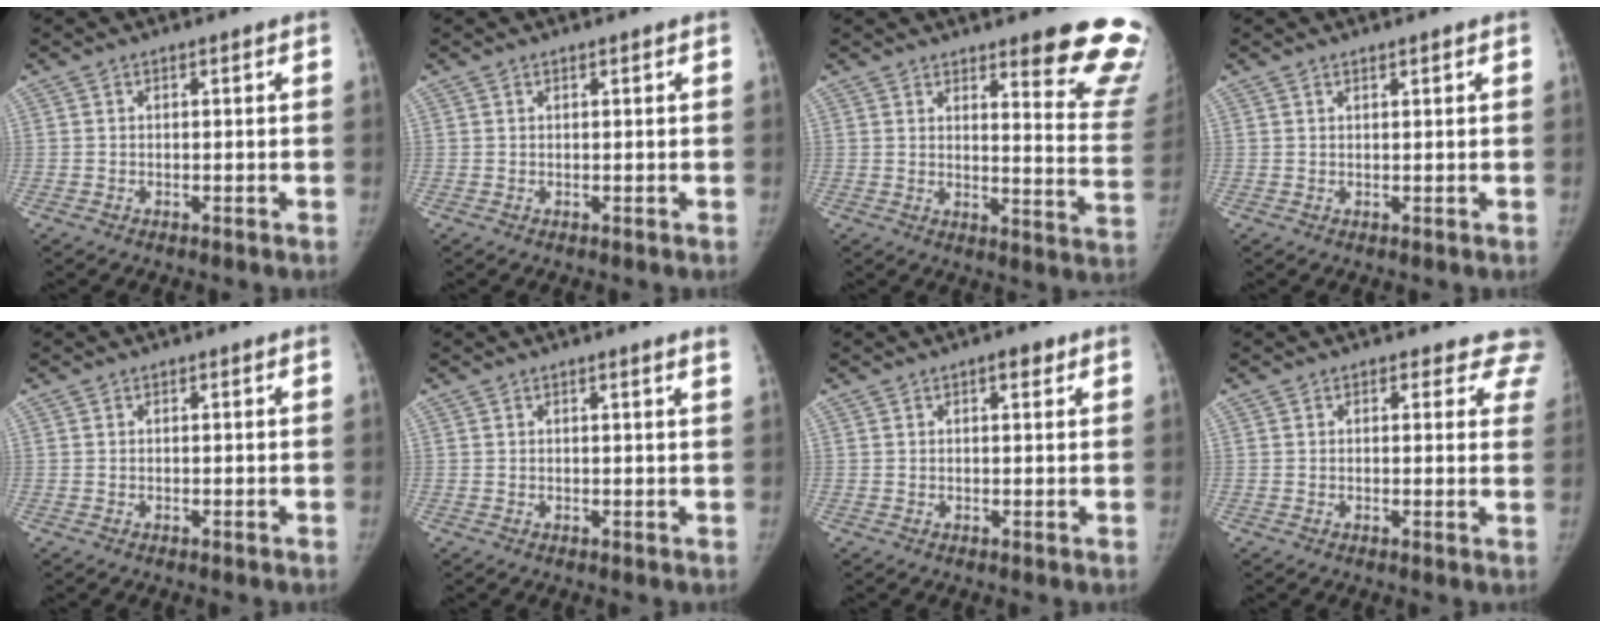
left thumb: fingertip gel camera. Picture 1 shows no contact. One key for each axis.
{"total": 0.0}
{"total": 15.9, "fx": 11.7, "fy": 3.0, "fz": 10.3, "tx": -0.089, "ty": -0.101, "tz": 0.133}
{"total": 0.7, "fx": 0.6, "fy": 0.1, "fz": 0.3, "tx": 0.000, "ty": -0.001, "tz": 0.012}
{"total": 0.0}
{"total": 2.3, "fx": 1.7, "fy": -0.3, "fz": 1.4, "tx": -0.020, "ty": -0.002, "tz": 0.016}
{"total": 2.0, "fx": 1.1, "fy": 0.9, "fz": 1.4, "tx": -0.009, "ty": -0.001, "tz": 0.014}
{"total": 6.6, "fx": 5.7, "fy": 3.1, "fz": 0.8, "tx": 0.047, "ty": -0.019, "tz": 0.035}